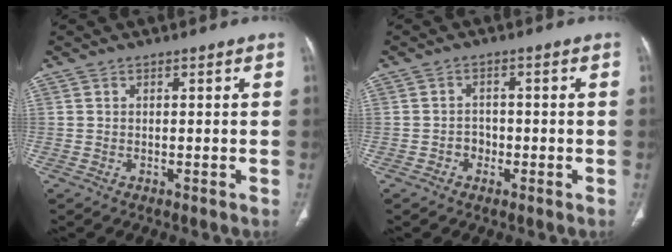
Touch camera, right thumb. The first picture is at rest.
{"total": 2.3, "force": [-1.0, 2.0, 0.7], "torque": [0.002, 0.011, -0.020]}